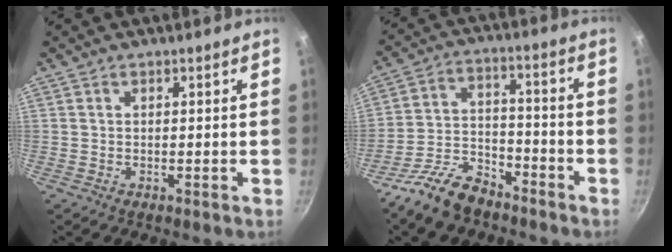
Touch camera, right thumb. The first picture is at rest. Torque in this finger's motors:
{"motor_torque": [0.88, 0.68, 0.66, -0.49, 0.21]}